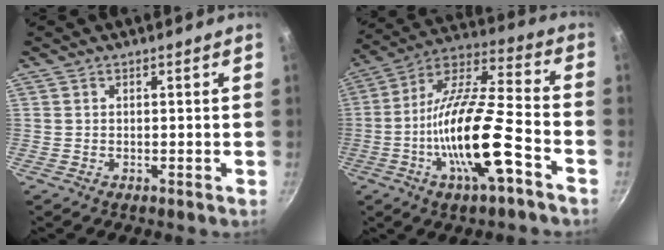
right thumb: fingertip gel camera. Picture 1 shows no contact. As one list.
[{"total": 20.0, "force": [-7.1, 5.6, 17.8], "torque": [-0.317, 0.036, -0.140]}]